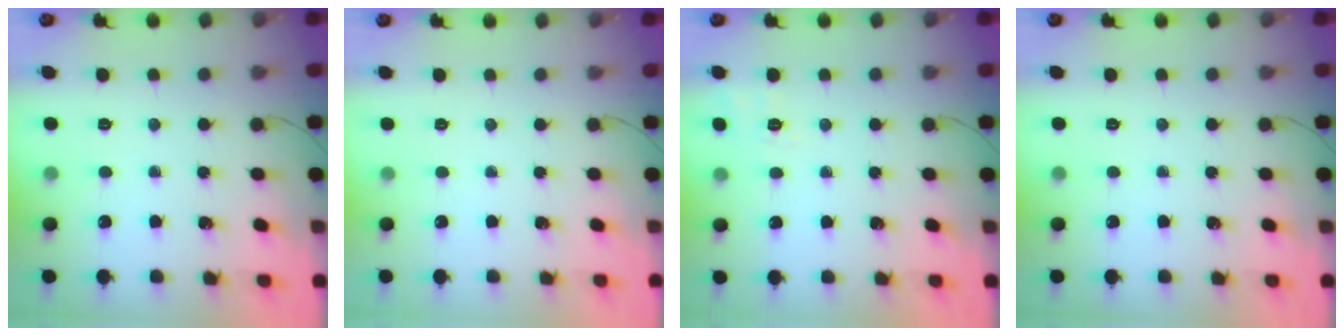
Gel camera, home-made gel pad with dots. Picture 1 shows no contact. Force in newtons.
{"total": 2.4, "press": 2.4, "slide": 0.5}
{"total": 2.4, "press": 1.3, "slide": 2.1}
{"total": 0.0}